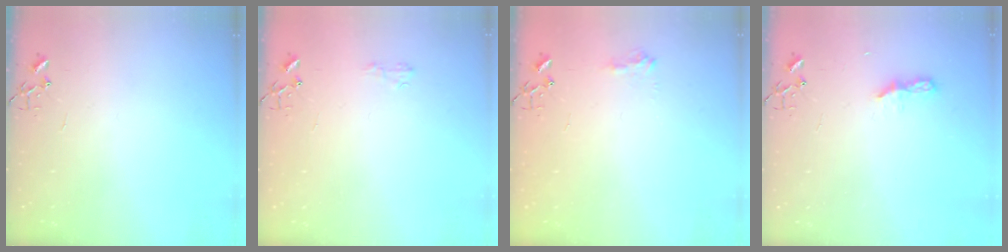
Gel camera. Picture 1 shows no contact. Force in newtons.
{"total": 5.2, "press": 5.2, "slide": 0.7}
{"total": 8.4, "press": 8.4, "slide": 0.8}
{"total": 5.9, "press": 5.8, "slide": 0.7}